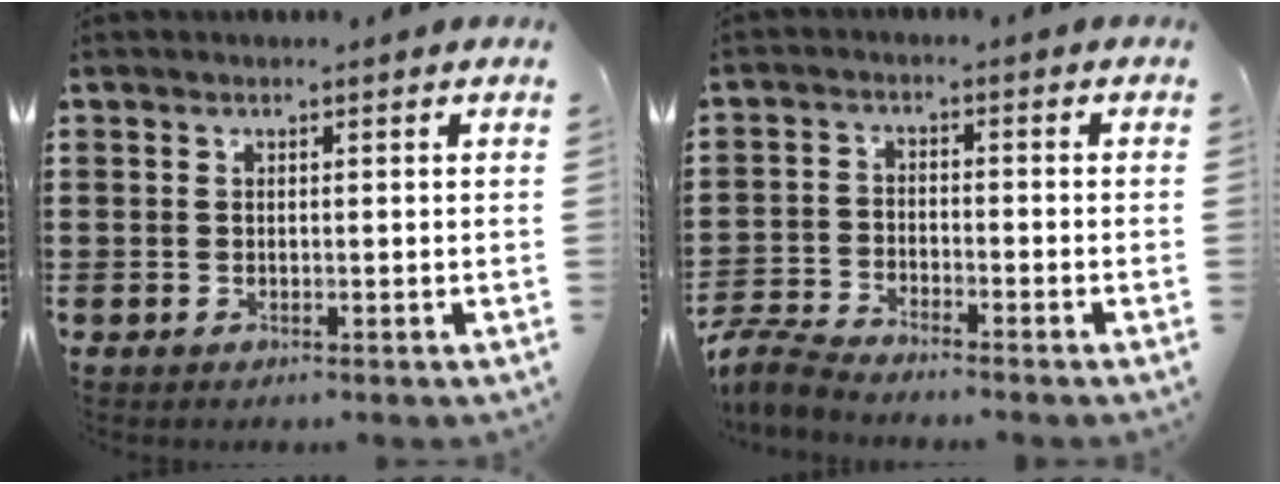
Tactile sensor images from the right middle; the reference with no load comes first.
{"total": 4.2, "force": [-4.1, 0.3, 1.2], "torque": [-0.050, -0.011, -0.089]}